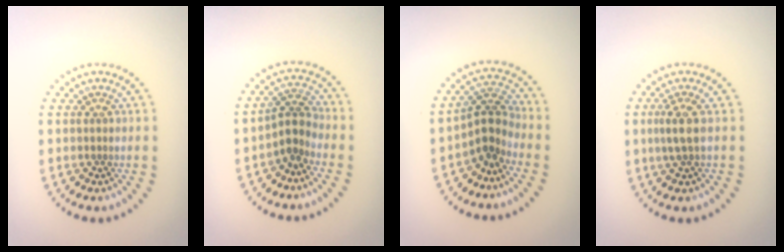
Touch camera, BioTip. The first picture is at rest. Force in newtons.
{"total": 2.4, "press": 1.7, "slide": 1.8}
{"total": 2.9, "press": 2.0, "slide": 2.1}
{"total": 2.2, "press": 1.6, "slide": 1.5}